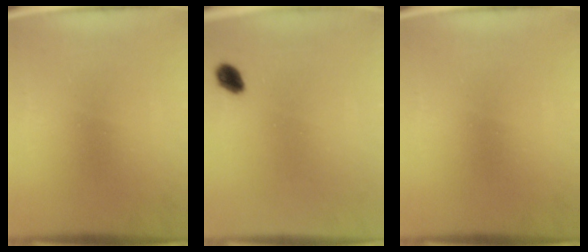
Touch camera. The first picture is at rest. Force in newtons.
{"total": 2.8}
{"total": 0.0}